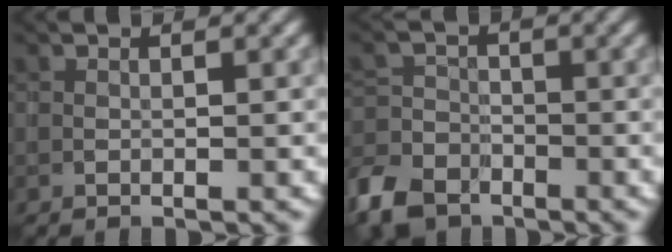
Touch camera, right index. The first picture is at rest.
{"total": 6.6, "force": [-5.0, 3.7, 2.2], "torque": [-0.052, -0.024, -0.102]}